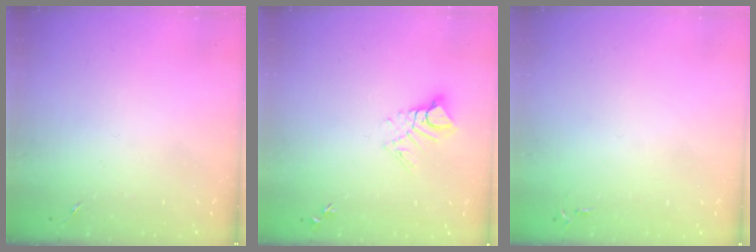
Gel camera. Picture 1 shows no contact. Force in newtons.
{"total": 7.9, "press": 7.8, "slide": 0.7}
{"total": 2.6, "press": 2.6, "slide": 0.4}